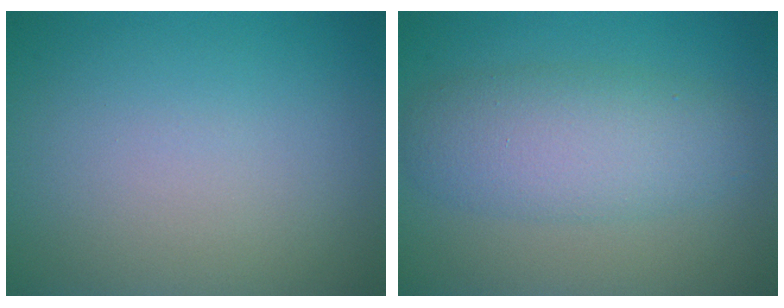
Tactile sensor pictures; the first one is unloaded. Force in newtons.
{"total": 5.4, "press": 5.4, "slide": 0.0}